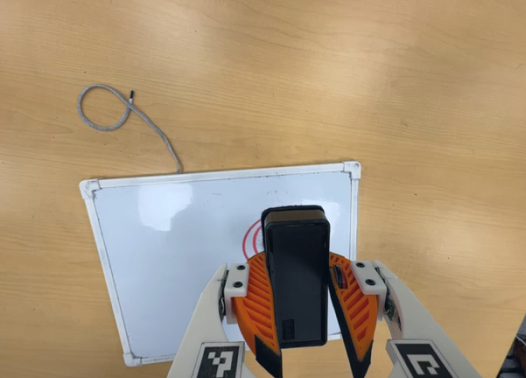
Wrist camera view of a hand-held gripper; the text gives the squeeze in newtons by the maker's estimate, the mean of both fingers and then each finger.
{"total": 11.2, "left": 10.4, "right": 12.0}